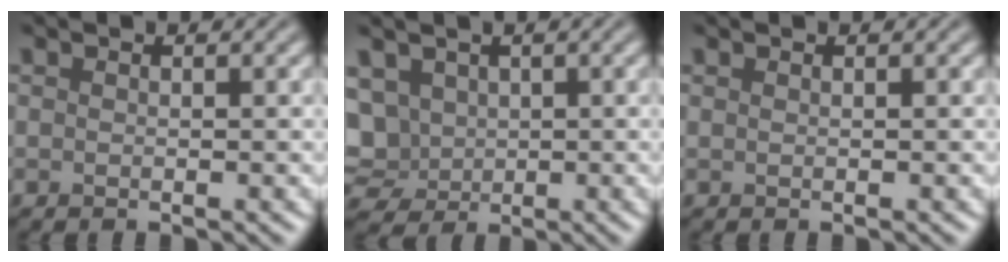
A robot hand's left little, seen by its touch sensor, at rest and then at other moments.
{"total": 6.4, "force": [0.9, 5.2, 3.6], "torque": [-0.090, 0.008, 0.011]}
{"total": 0.0}